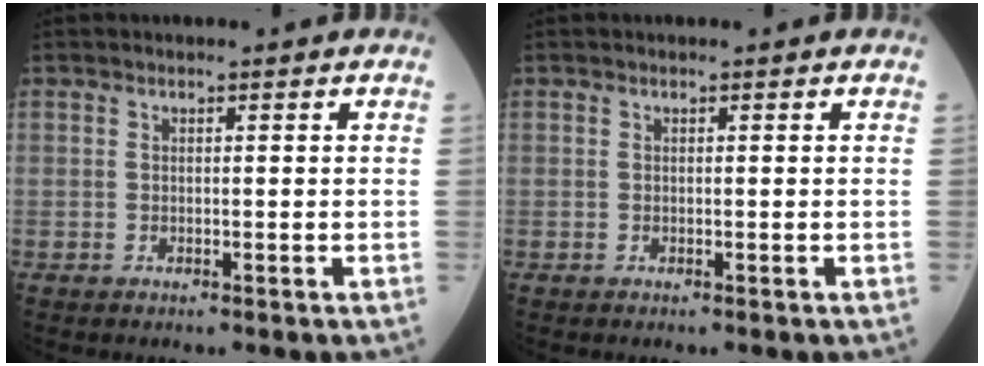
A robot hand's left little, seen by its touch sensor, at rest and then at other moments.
{"total": 0.0}